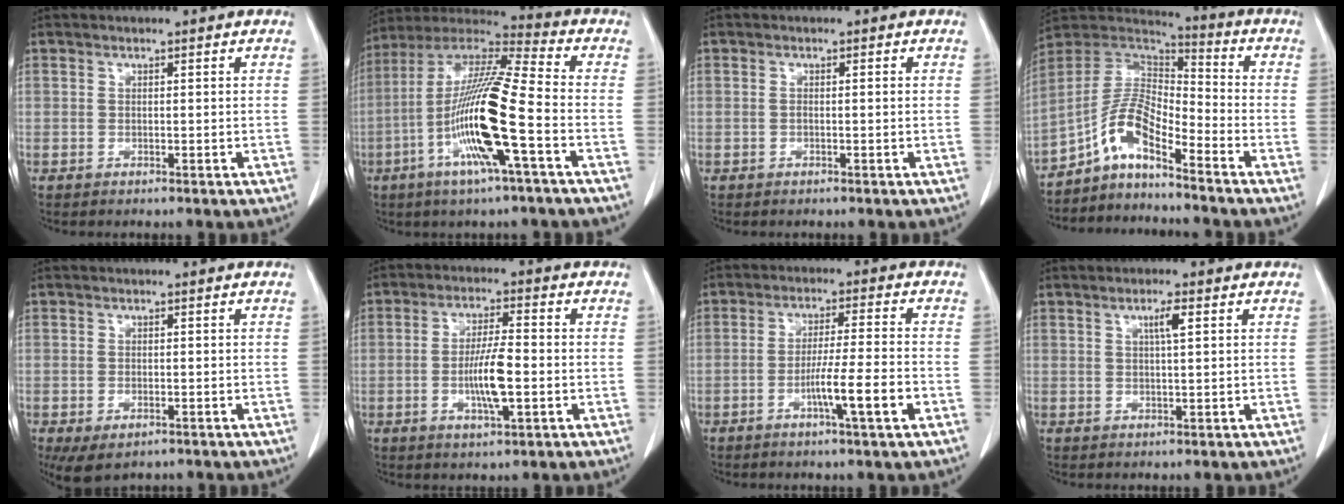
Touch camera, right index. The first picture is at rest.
{"total": 17.5, "force": [-5.1, 0.5, 16.8], "torque": [-0.335, -0.007, -0.104]}
{"total": 0.7, "force": [-0.1, 0.1, 0.7], "torque": [-0.014, 0.002, 0.001]}
{"total": 9.3, "force": [-6.2, 2.2, 6.6], "torque": [-0.140, 0.024, -0.121]}
{"total": 4.7, "force": [-2.7, 2.7, 2.8], "torque": [-0.050, -0.009, -0.037]}
{"total": 7.4, "force": [-1.5, 1.2, 7.1], "torque": [-0.135, -0.001, -0.027]}
{"total": 7.7, "force": [-3.0, -0.5, 7.1], "torque": [-0.118, -0.008, -0.053]}
{"total": 2.6, "force": [1.0, 0.1, 2.4], "torque": [-0.042, 0.000, 0.016]}